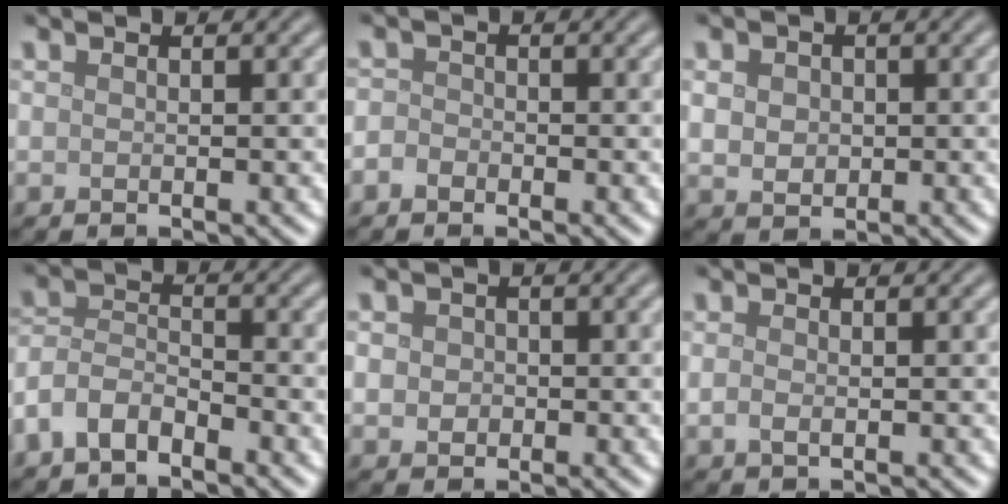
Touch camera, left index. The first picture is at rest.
{"total": 1.3, "force": [-0.7, 1.0, 0.4], "torque": [0.001, 0.001, -0.020]}
{"total": 2.6, "force": [0.3, 2.2, 1.4], "torque": [-0.031, 0.001, 0.008]}
{"total": 3.6, "force": [-2.6, 1.7, 1.8], "torque": [-0.037, 0.006, -0.063]}
{"total": 2.6, "force": [0.4, 2.2, 1.3], "torque": [-0.010, 0.016, -0.011]}
{"total": 1.1, "force": [-0.2, 0.7, 0.9], "torque": [-0.021, -0.003, -0.004]}